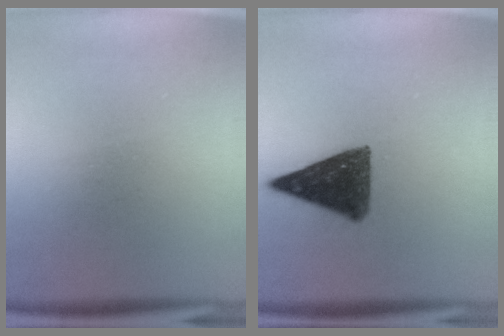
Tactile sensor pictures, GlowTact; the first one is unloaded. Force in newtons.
{"total": 12.2}